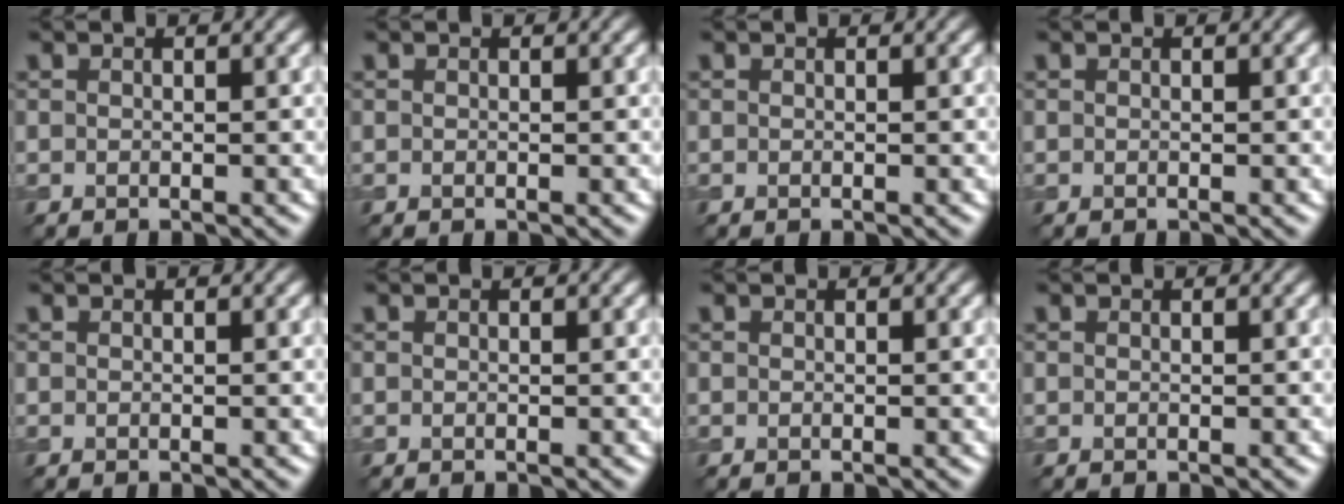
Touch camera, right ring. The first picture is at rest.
{"total": 0.0}
{"total": 0.0}
{"total": 0.0}
{"total": 0.0}
{"total": 0.0}
{"total": 0.0}
{"total": 0.0}